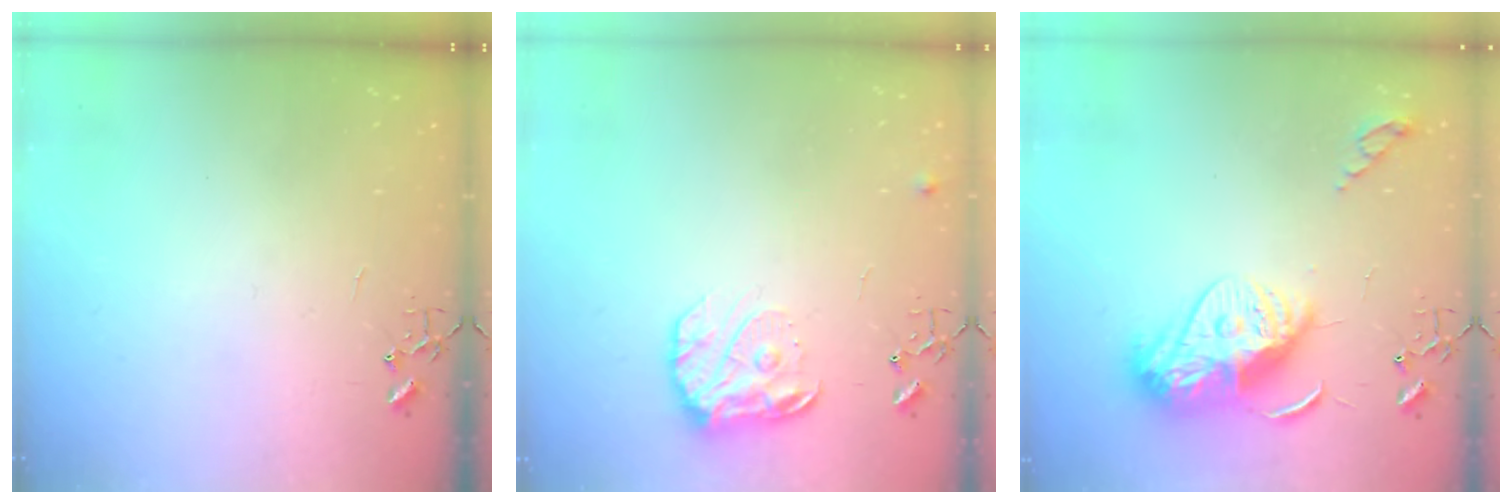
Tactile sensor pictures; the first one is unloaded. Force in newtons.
{"total": 12.7, "press": 12.6, "slide": 0.7}
{"total": 16.0, "press": 16.0, "slide": 0.9}